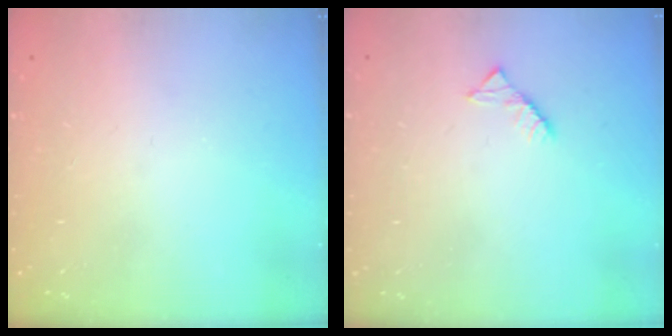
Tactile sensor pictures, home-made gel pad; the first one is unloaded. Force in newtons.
{"total": 2.6, "press": 2.6, "slide": 0.4}